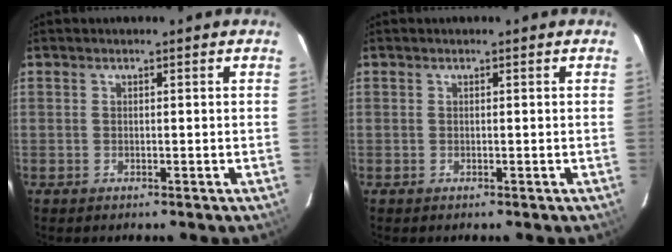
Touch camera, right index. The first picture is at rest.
{"total": 0.0}